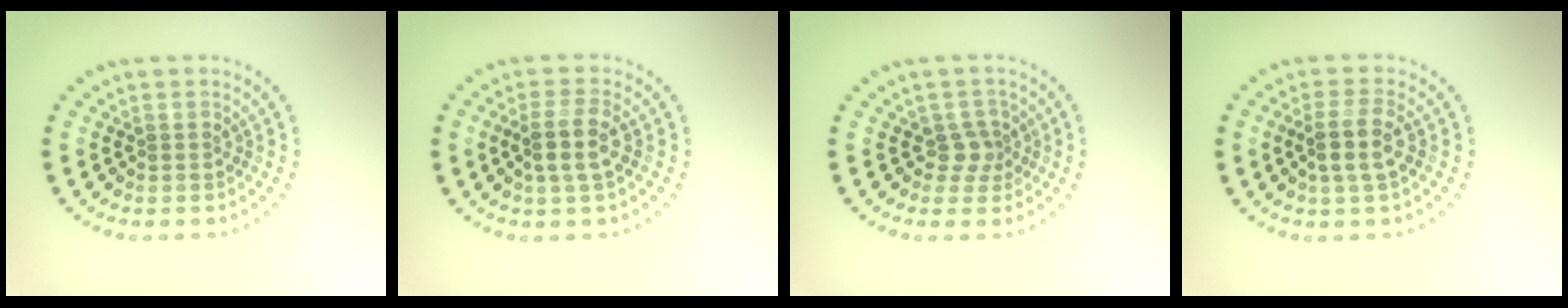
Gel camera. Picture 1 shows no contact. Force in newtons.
{"total": 2.8, "press": 2.4, "slide": 1.4}
{"total": 2.0, "press": 1.4, "slide": 1.4}
{"total": 2.8, "press": 2.4, "slide": 1.4}